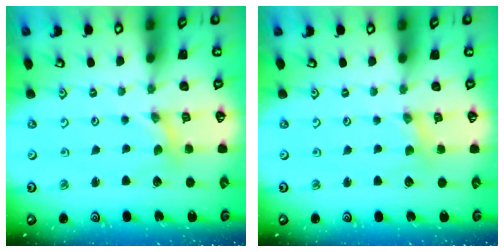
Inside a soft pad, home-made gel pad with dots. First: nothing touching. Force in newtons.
{"total": 0.6, "press": 0.6, "slide": 0.1}